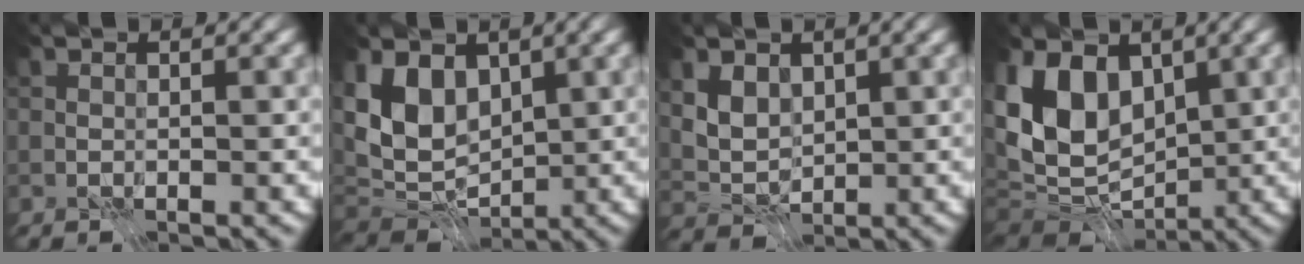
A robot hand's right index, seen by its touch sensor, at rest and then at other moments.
{"total": 6.8, "force": [1.5, 4.8, 4.6], "torque": [-0.094, -0.011, 0.021]}
{"total": 3.1, "force": [1.2, 2.2, 1.7], "torque": [-0.046, -0.014, 0.029]}
{"total": 10.0, "force": [1.2, 7.2, 6.8], "torque": [-0.138, -0.004, 0.013]}